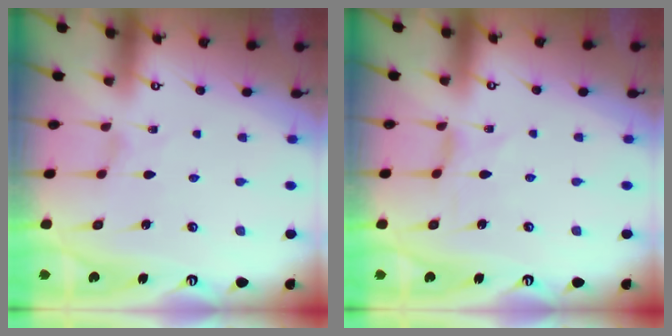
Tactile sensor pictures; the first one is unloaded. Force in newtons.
{"total": 0.0}